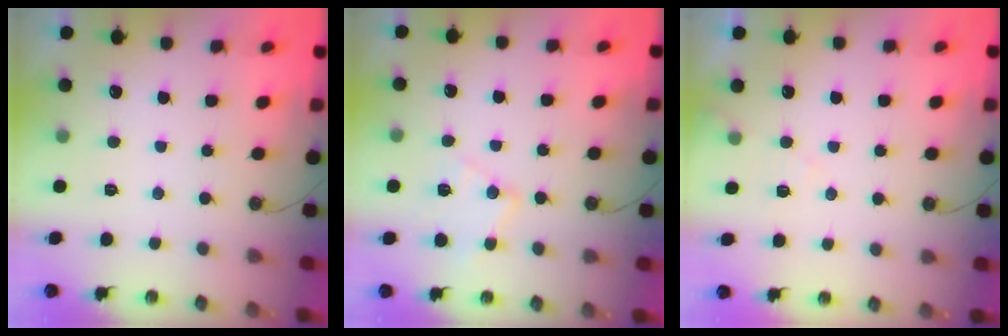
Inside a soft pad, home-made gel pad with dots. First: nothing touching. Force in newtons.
{"total": 8.6, "press": 8.6, "slide": 0.4}
{"total": 6.4, "press": 6.3, "slide": 0.8}